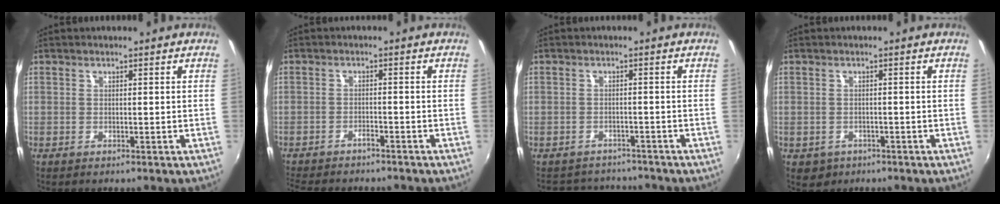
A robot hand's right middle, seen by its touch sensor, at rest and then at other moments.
{"total": 6.5, "force": [-5.8, 1.3, 2.5], "torque": [-0.069, -0.014, -0.093]}
{"total": 5.5, "force": [-4.8, 2.7, 0.4], "torque": [-0.016, 0.022, -0.071]}
{"total": 2.8, "force": [-0.7, 2.6, 1.0], "torque": [-0.026, -0.003, -0.004]}